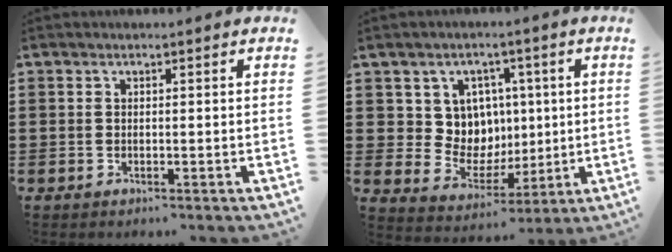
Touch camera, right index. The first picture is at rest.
{"total": 8.0, "force": [2.2, 7.4, 2.0], "torque": [-0.066, -0.005, 0.047]}